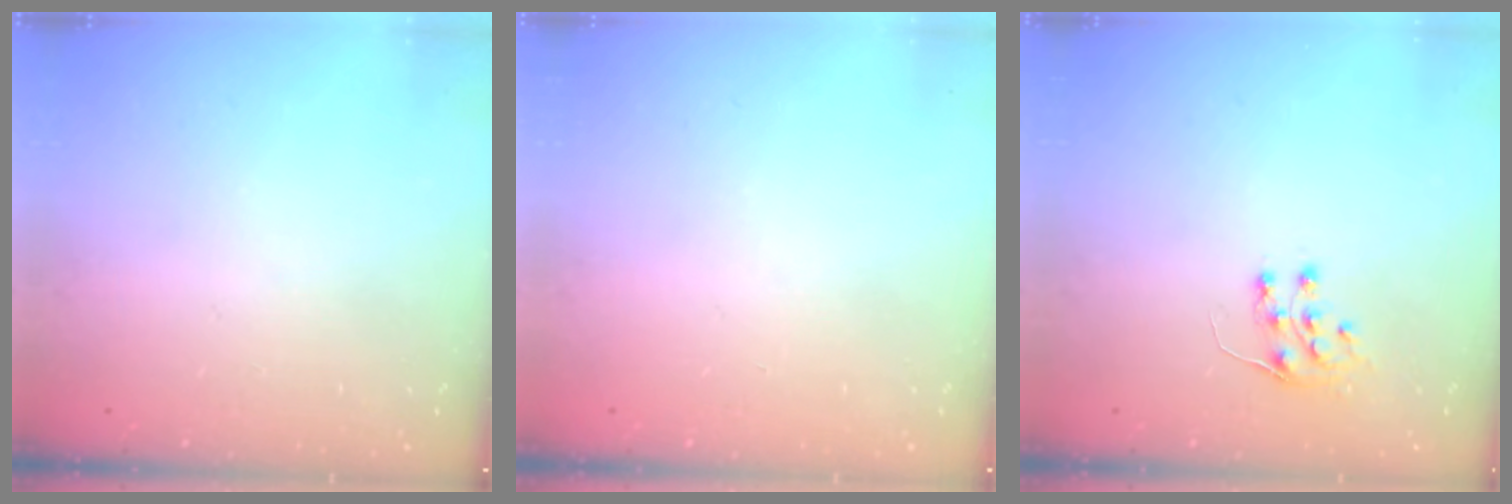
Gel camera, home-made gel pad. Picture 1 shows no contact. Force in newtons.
{"total": 0.0}
{"total": 6.5, "press": 6.4, "slide": 0.6}